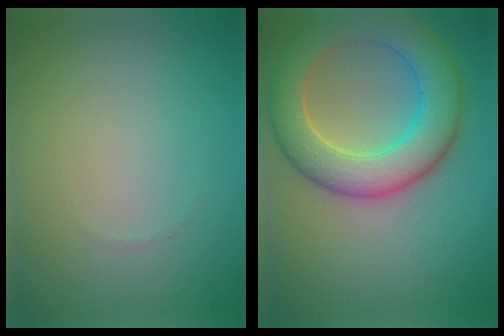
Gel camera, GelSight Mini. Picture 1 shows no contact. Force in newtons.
{"total": 8.3, "press": 8.2, "slide": 0.5}